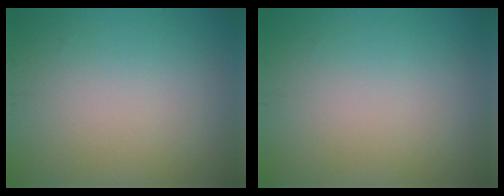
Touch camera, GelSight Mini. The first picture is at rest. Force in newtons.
{"total": 0.0}